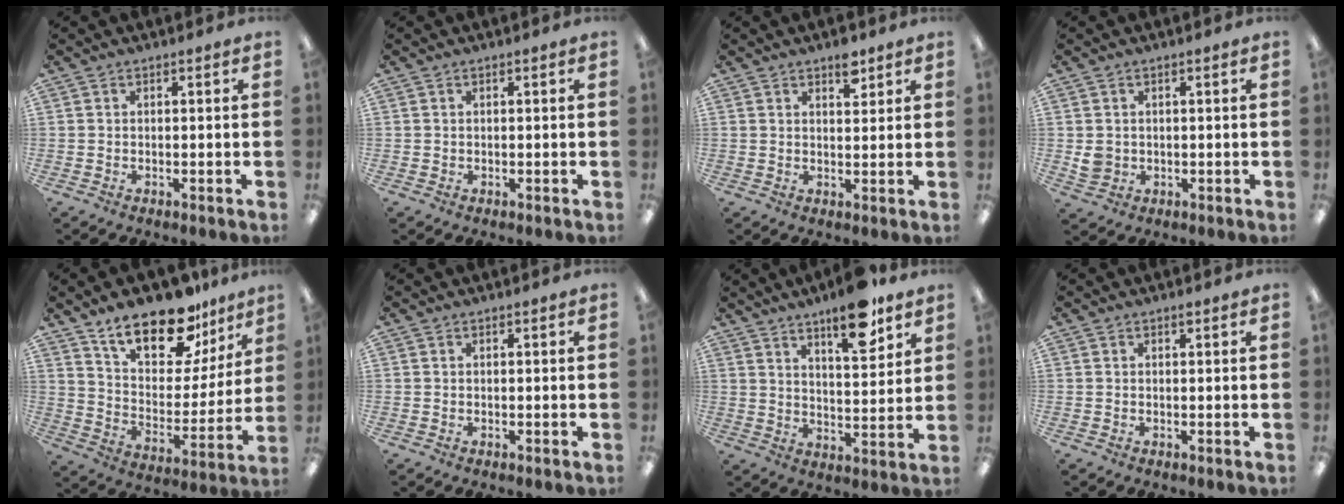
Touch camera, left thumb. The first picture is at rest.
{"total": 0.0}
{"total": 4.9, "force": [3.4, 2.2, 2.7], "torque": [-0.020, -0.023, 0.054]}
{"total": 3.3, "force": [0.8, 2.9, 1.1], "torque": [-0.008, -0.001, 0.014]}
{"total": 20.0, "force": [15.0, 8.5, 10.2], "torque": [-0.162, -0.092, 0.260]}
{"total": 0.0}
{"total": 12.4, "force": [8.8, 3.8, 7.9], "torque": [-0.109, -0.047, 0.145]}
{"total": 0.7, "force": [0.5, 0.1, 0.4], "torque": [-0.010, 0.001, 0.009]}